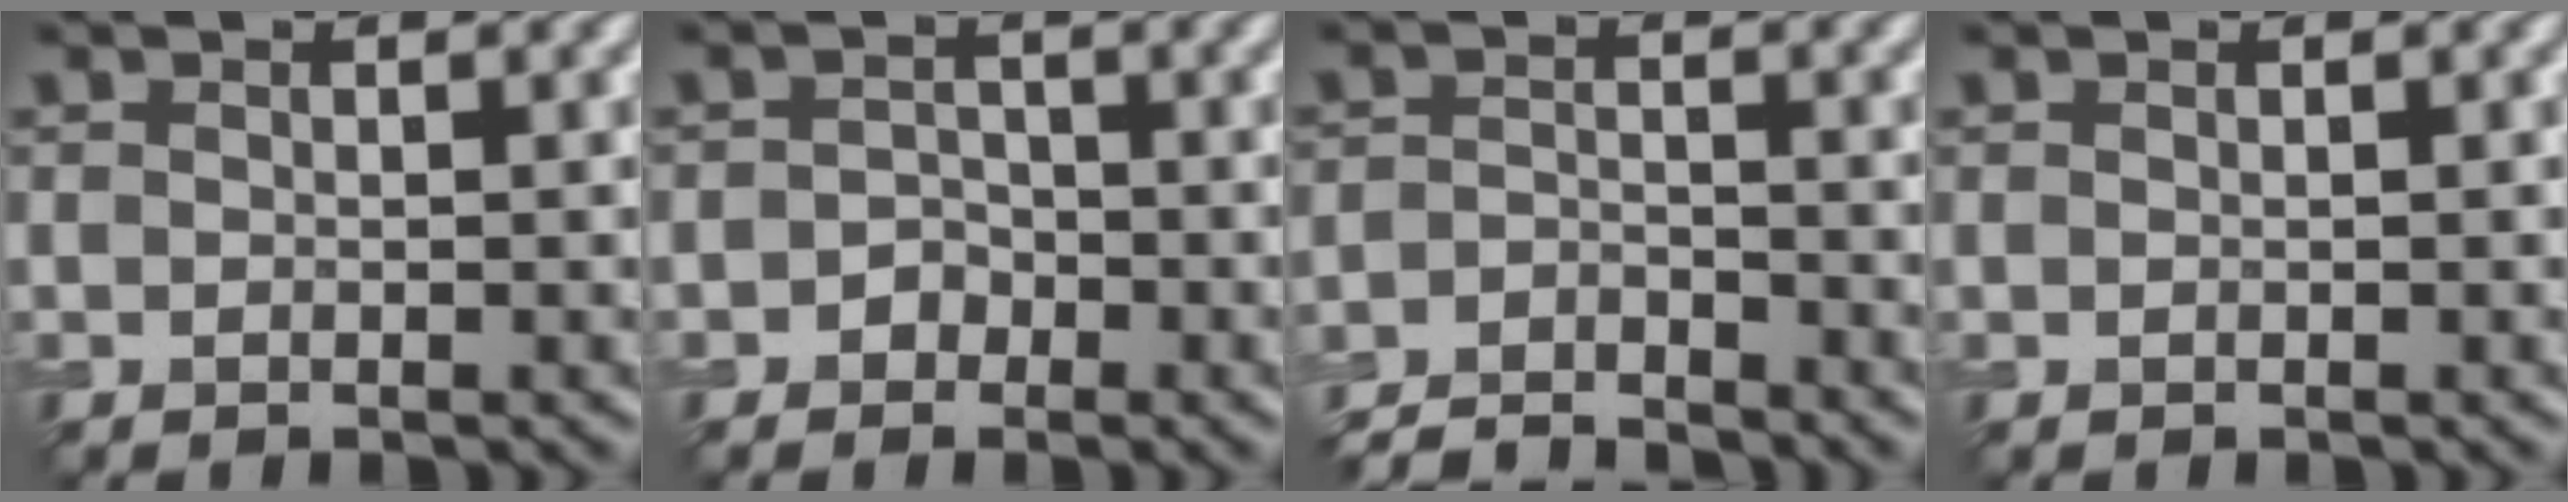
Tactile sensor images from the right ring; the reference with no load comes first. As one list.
[{"total": 1.5, "force": [-0.8, 1.2, 0.4], "torque": [-0.001, 0.005, -0.015]}, {"total": 4.3, "force": [-4.1, 0.8, 1.0], "torque": [-0.021, -0.007, -0.084]}, {"total": 0.0}]